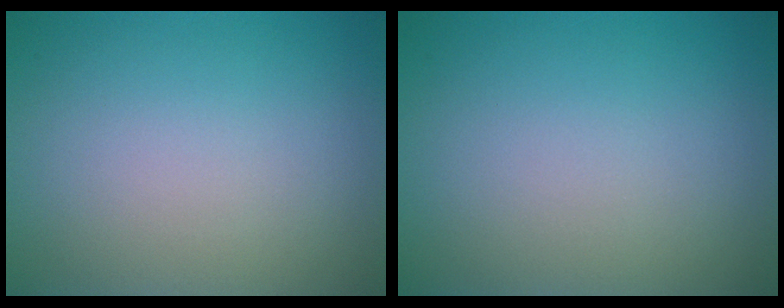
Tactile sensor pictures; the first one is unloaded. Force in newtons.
{"total": 0.0}